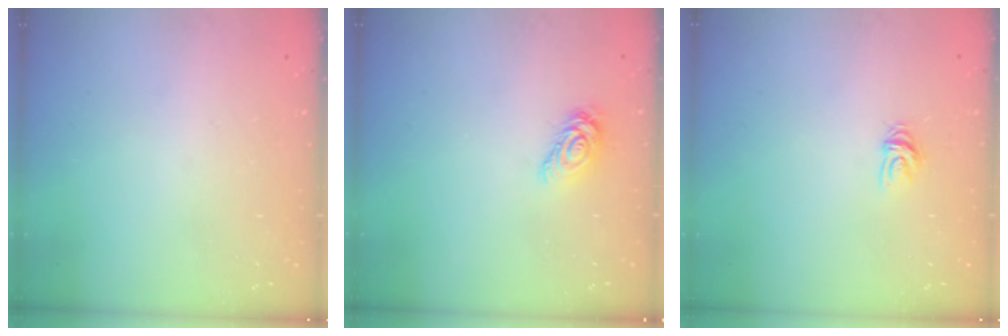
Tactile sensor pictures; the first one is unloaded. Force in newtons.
{"total": 8.0, "press": 8.0, "slide": 0.3}
{"total": 4.7, "press": 4.7, "slide": 0.4}